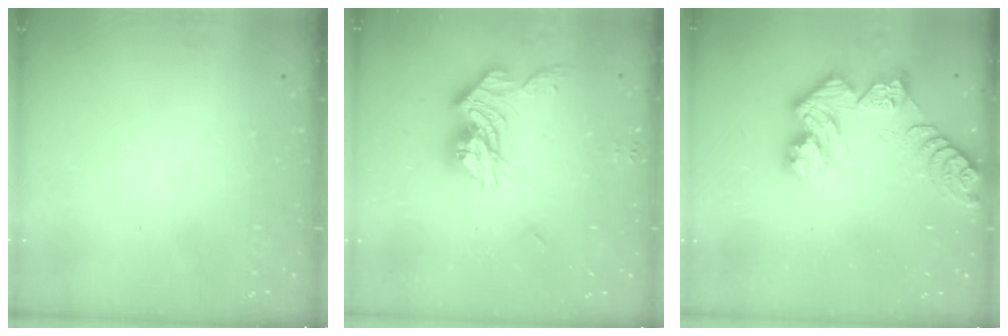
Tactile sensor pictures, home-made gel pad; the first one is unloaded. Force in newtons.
{"total": 14.1, "press": 14.1, "slide": 1.2}
{"total": 10.7, "press": 10.7, "slide": 1.0}